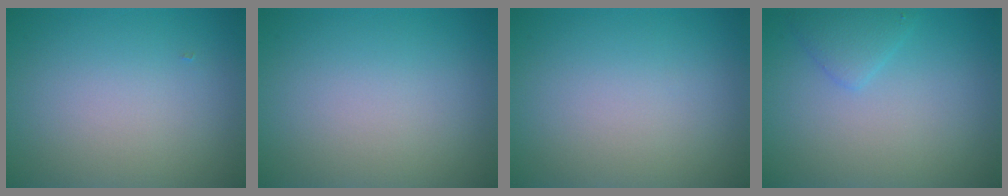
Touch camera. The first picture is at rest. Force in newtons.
{"total": 0.0}
{"total": 0.0}
{"total": 1.7, "press": 1.7, "slide": 0.1}